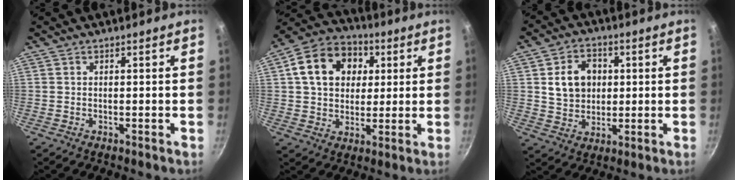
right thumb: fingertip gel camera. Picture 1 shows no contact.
{"total": 15.4, "force": [4.0, 11.9, 8.9], "torque": [-0.127, 0.018, 0.056]}
{"total": 9.7, "force": [1.7, 7.7, 5.5], "torque": [-0.066, 0.002, 0.030]}